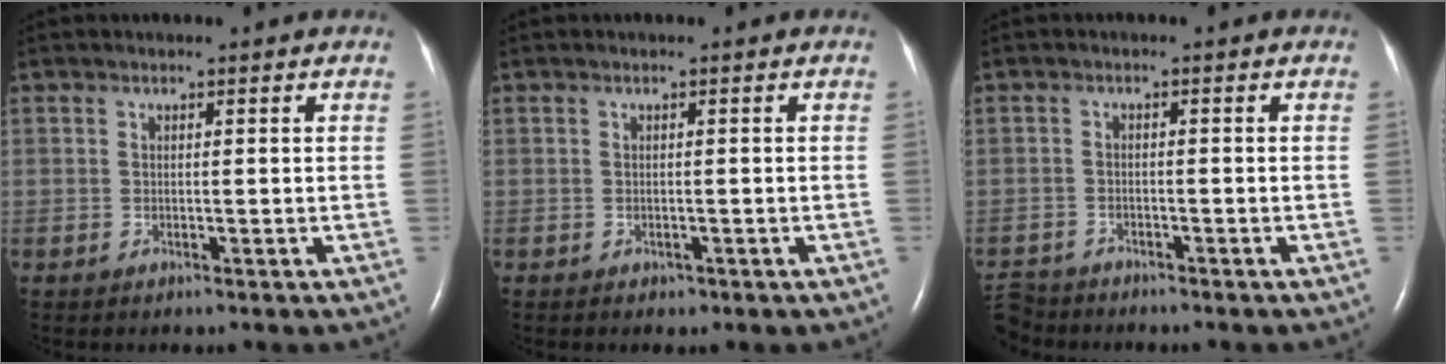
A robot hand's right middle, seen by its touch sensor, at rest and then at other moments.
{"total": 0.6, "force": [-0.3, 0.5, 0.2], "torque": [-0.004, 0.001, -0.001]}
{"total": 5.0, "force": [-4.7, 1.7, 0.0], "torque": [-0.005, -0.011, -0.090]}